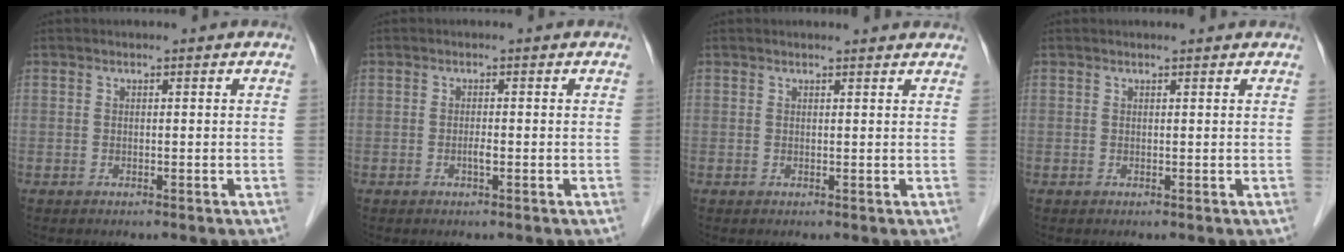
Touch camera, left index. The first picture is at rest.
{"total": 1.3, "force": [-1.1, 0.0, 0.7], "torque": [-0.016, -0.006, -0.017]}
{"total": 2.9, "force": [2.8, 0.2, 0.7], "torque": [-0.013, 0.001, 0.022]}
{"total": 1.1, "force": [1.0, 0.0, 0.3], "torque": [-0.009, 0.002, 0.009]}